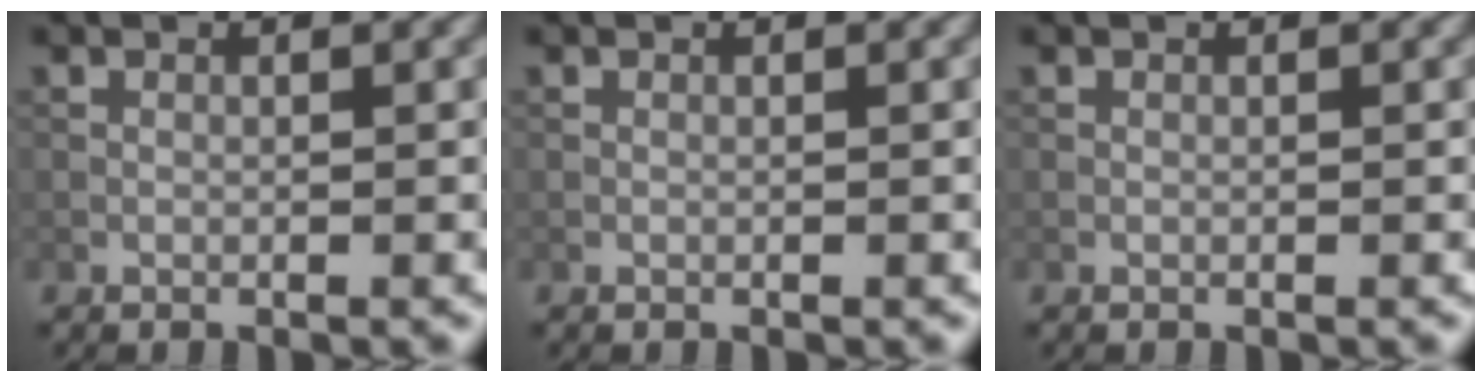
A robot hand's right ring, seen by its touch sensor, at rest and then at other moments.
{"total": 0.0}
{"total": 0.0}